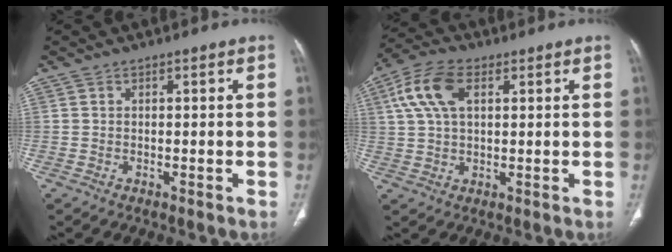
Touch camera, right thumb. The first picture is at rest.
{"total": 9.8, "force": [3.3, 5.4, 7.5], "torque": [-0.158, 0.016, 0.063]}